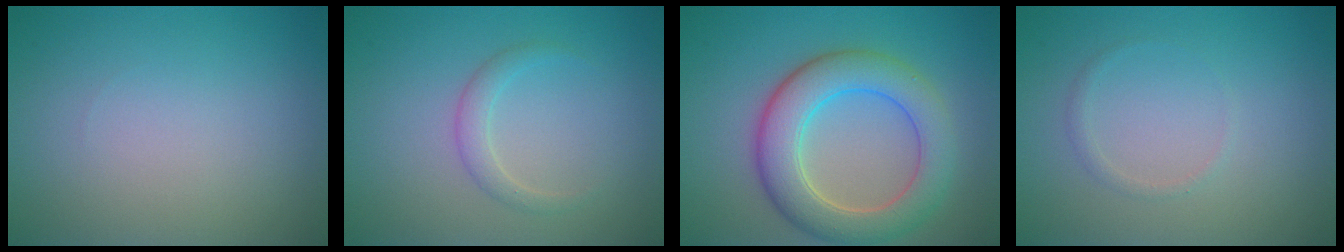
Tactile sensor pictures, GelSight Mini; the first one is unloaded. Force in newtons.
{"total": 1.5, "press": 1.5, "slide": 0.1}
{"total": 6.8, "press": 6.8, "slide": 0.3}
{"total": 0.7, "press": 0.7, "slide": 0.0}